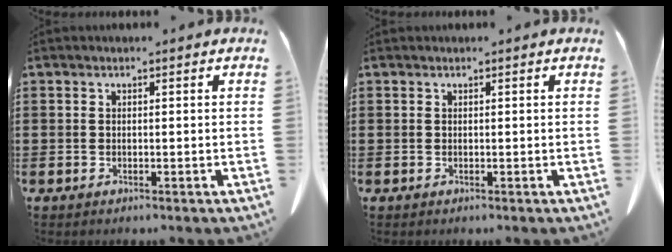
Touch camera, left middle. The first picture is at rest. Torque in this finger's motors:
{"motor_torque": [0.65, 0.33, 0.05, 0.01]}